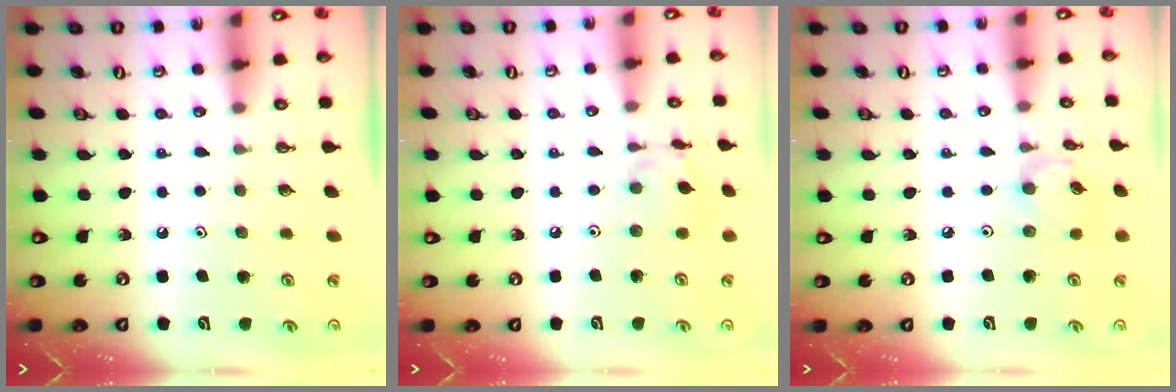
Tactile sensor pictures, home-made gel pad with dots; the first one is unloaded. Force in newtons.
{"total": 9.5, "press": 9.5, "slide": 0.7}
{"total": 6.3, "press": 6.3, "slide": 0.3}